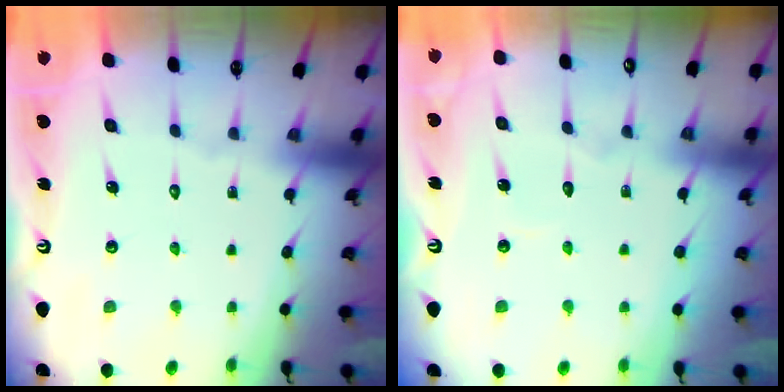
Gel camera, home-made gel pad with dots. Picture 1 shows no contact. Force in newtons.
{"total": 2.6, "press": 2.6, "slide": 0.2}